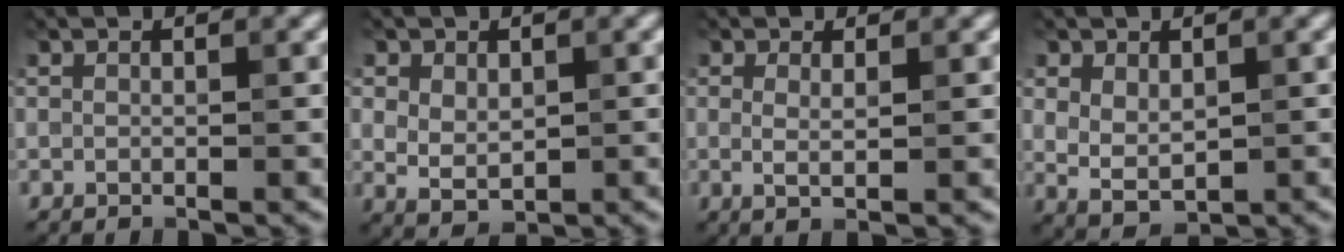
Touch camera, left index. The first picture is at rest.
{"total": 2.6, "force": [0.5, 1.8, 1.8], "torque": [-0.033, -0.003, 0.013]}
{"total": 1.6, "force": [0.3, 0.4, 1.6], "torque": [-0.026, -0.006, 0.002]}
{"total": 2.8, "force": [0.6, 1.8, 2.1], "torque": [-0.042, -0.004, 0.017]}